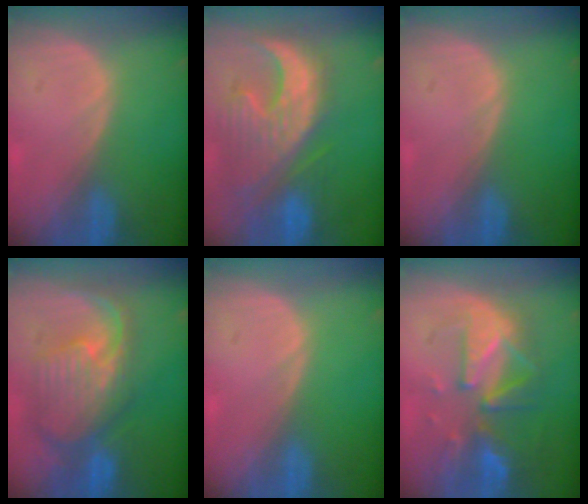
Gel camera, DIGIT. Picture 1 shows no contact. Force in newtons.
{"total": 12.8, "press": 11.2, "slide": 6.3}
{"total": 0.0}
{"total": 10.9, "press": 9.6, "slide": 5.1}
{"total": 0.0}
{"total": 10.0, "press": 8.9, "slide": 4.6}